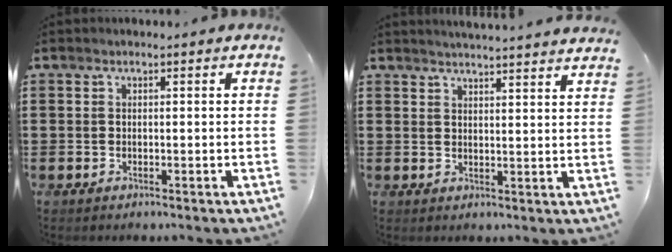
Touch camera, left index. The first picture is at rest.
{"total": 3.1, "force": [3.1, -0.7, 0.2], "torque": [-0.013, -0.018, 0.055]}